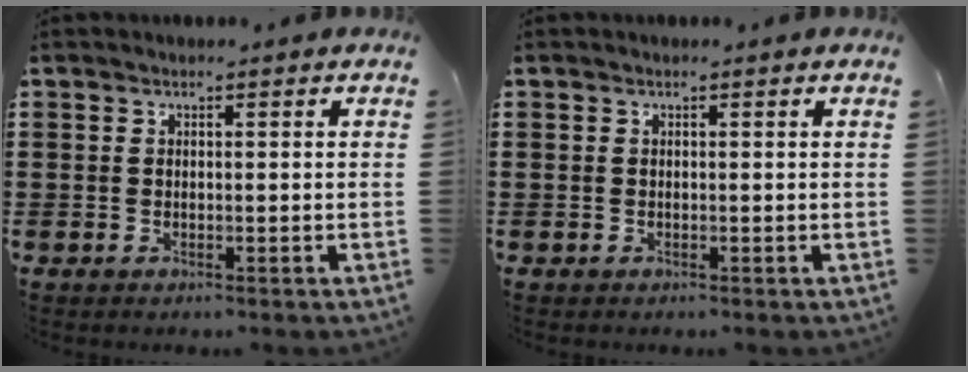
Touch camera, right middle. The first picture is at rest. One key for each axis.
{"total": 0.0}